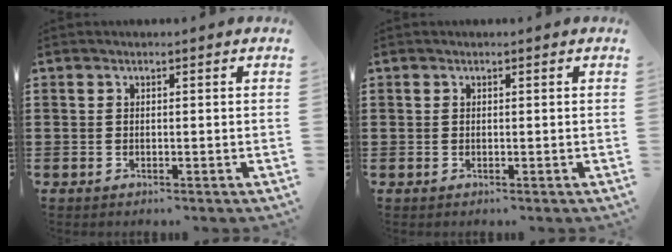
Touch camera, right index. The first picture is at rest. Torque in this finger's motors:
{"motor_torque": [-0.69, 0.59, -0.91, -0.21]}